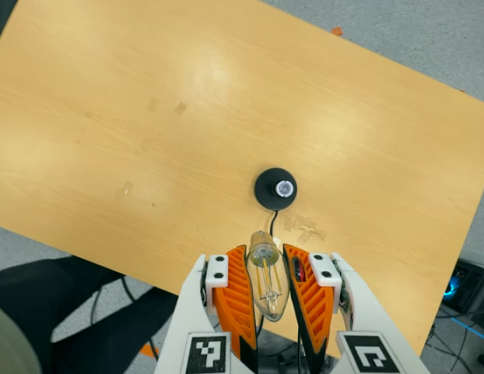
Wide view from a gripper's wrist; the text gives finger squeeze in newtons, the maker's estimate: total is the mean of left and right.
{"total": 19.2, "left": 20.4, "right": 18.0}